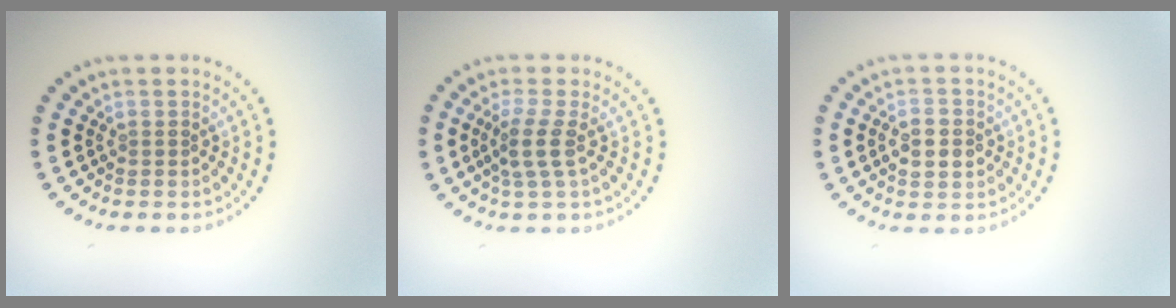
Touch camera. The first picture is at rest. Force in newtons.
{"total": 2.5, "press": 2.0, "slide": 1.5}
{"total": 3.0, "press": 3.0, "slide": 0.0}